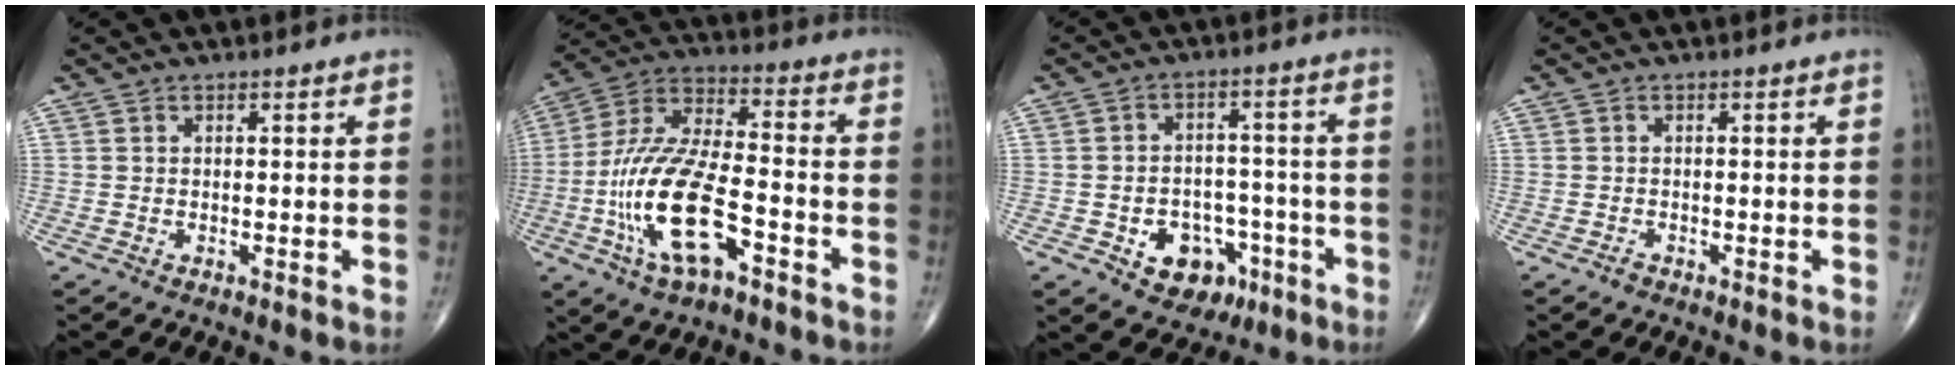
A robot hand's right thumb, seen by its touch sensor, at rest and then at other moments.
{"total": 18.2, "force": [-6.4, 7.1, 15.5], "torque": [-0.321, 0.037, -0.116]}
{"total": 10.1, "force": [-4.5, 7.5, 5.1], "torque": [-0.035, 0.039, -0.056]}
{"total": 0.8, "force": [-0.6, 0.4, 0.2], "torque": [-0.005, 0.000, -0.014]}